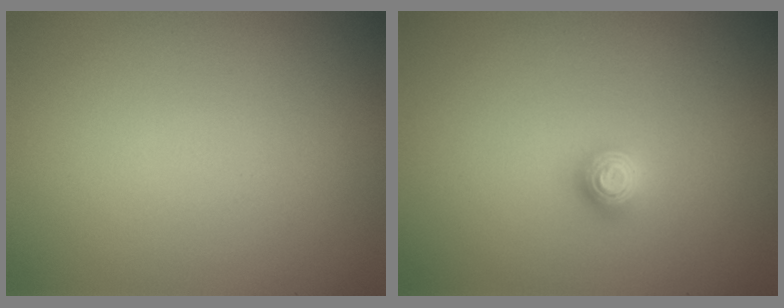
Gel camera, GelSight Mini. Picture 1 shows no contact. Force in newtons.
{"total": 1.2, "press": 1.1, "slide": 0.3}